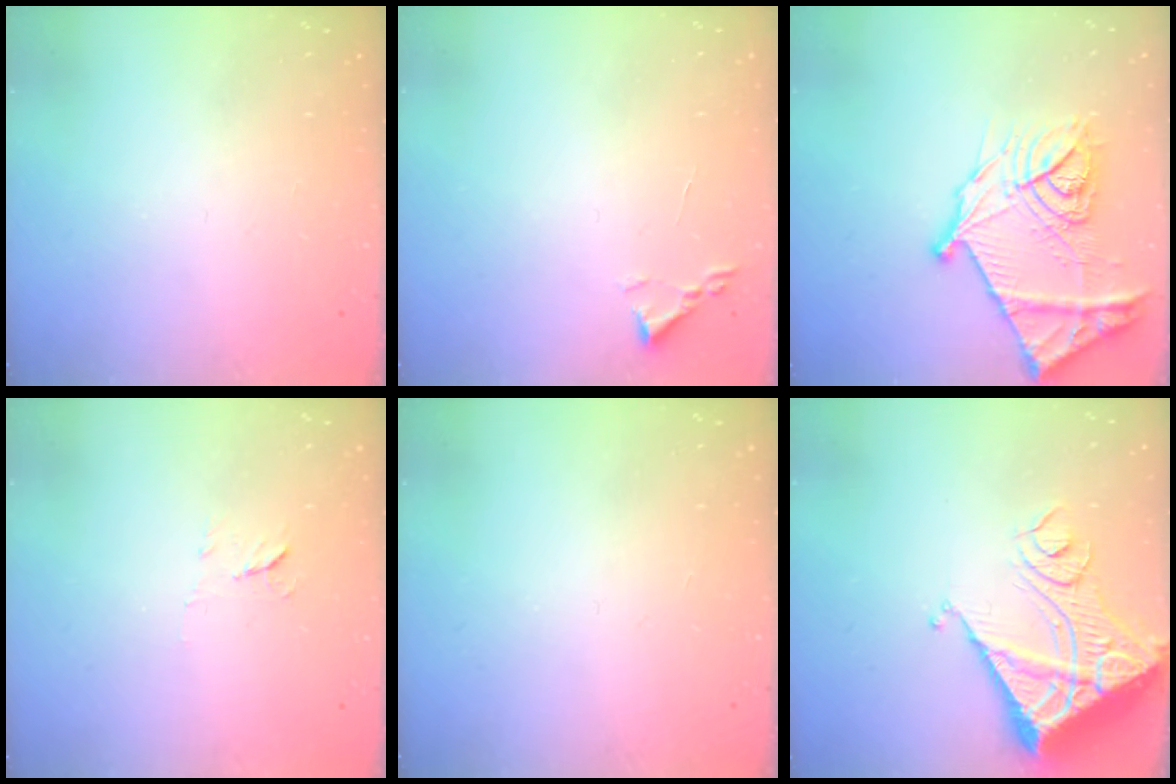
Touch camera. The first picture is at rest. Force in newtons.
{"total": 1.8, "press": 1.7, "slide": 0.2}
{"total": 22.2, "press": 22.1, "slide": 2.4}
{"total": 5.4, "press": 5.3, "slide": 0.7}
{"total": 0.0}
{"total": 13.8, "press": 13.7, "slide": 1.9}